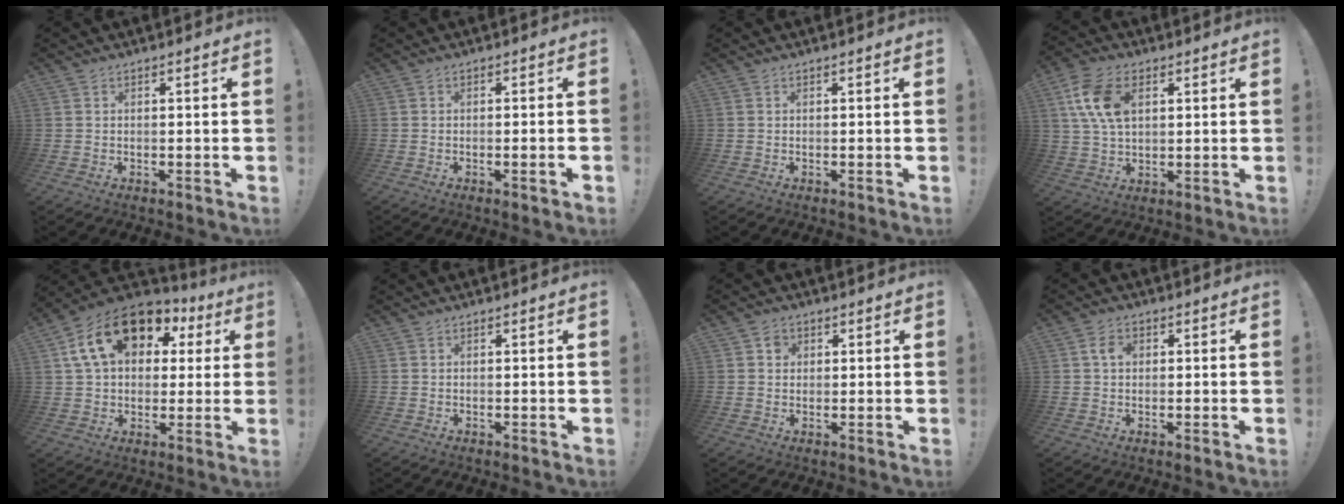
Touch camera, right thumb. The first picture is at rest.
{"total": 2.1, "force": [-0.6, -0.4, 2.0], "torque": [-0.038, 0.000, -0.009]}
{"total": 0.0}
{"total": 12.2, "force": [4.1, 7.4, 8.8], "torque": [-0.174, 0.000, 0.077]}
{"total": 18.9, "force": [8.1, 12.3, 11.9], "torque": [-0.195, -0.020, 0.149]}
{"total": 0.0}
{"total": 2.7, "force": [0.9, 2.4, 0.8], "torque": [-0.006, -0.003, 0.014]}
{"total": 3.7, "force": [0.7, 2.4, 2.8], "torque": [-0.051, 0.008, 0.012]}